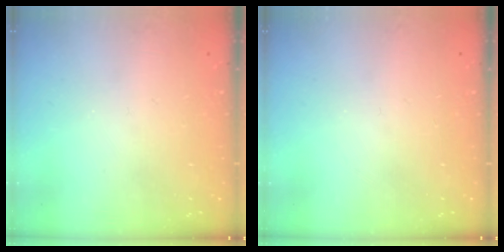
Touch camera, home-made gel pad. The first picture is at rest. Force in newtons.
{"total": 0.0}